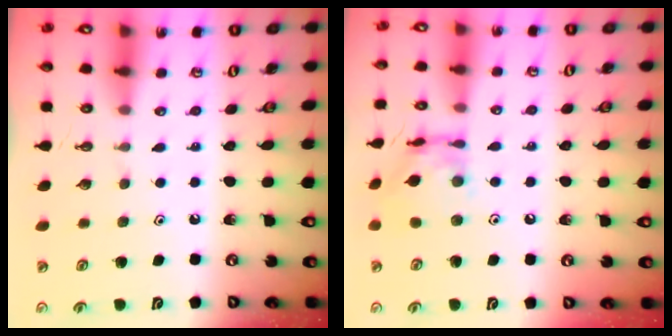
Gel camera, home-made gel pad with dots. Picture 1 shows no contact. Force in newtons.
{"total": 11.4, "press": 11.4, "slide": 1.0}